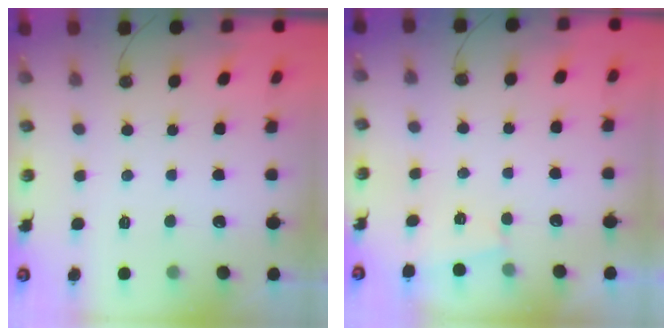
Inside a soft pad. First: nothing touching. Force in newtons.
{"total": 1.1, "press": 1.0, "slide": 0.3}